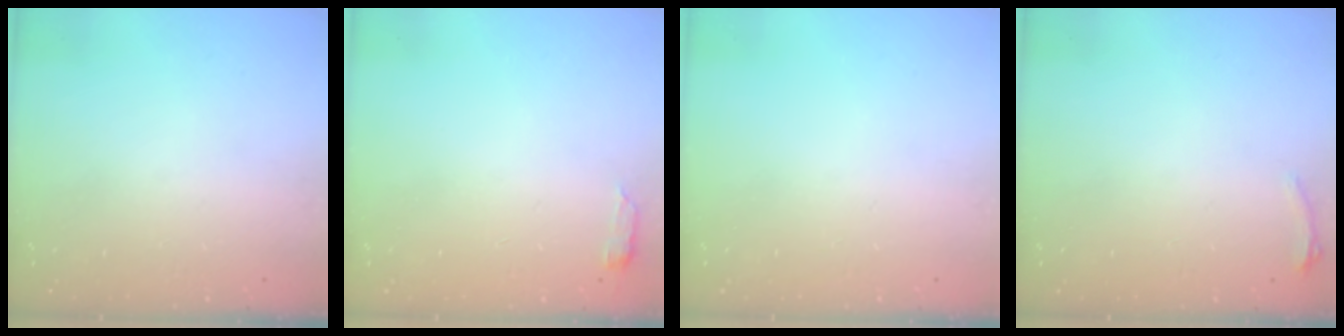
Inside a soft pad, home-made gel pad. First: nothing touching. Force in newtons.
{"total": 2.9, "press": 2.8, "slide": 0.6}
{"total": 0.0}
{"total": 5.0, "press": 4.7, "slide": 1.9}